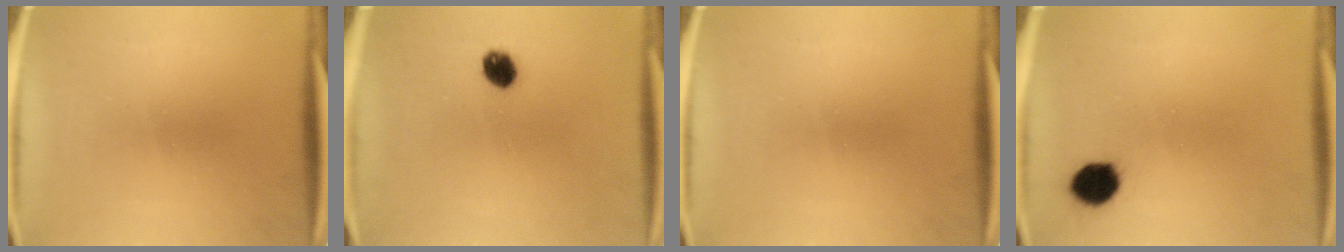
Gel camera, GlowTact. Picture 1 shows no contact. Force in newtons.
{"total": 4.2}
{"total": 0.0}
{"total": 6.1}